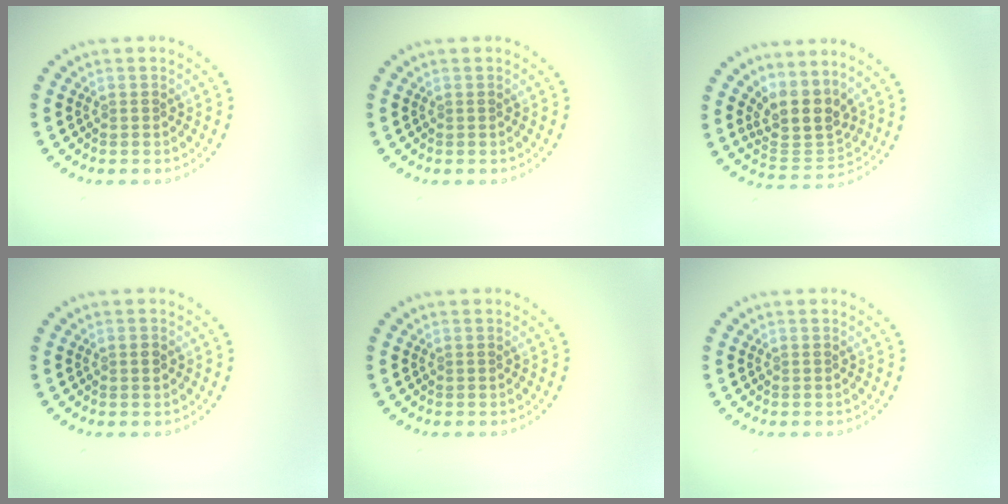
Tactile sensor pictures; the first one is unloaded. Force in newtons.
{"total": 0.0}
{"total": 4.1, "press": 3.2, "slide": 2.5}
{"total": 1.1, "press": 1.1, "slide": 0.1}
{"total": 0.0}
{"total": 0.0}